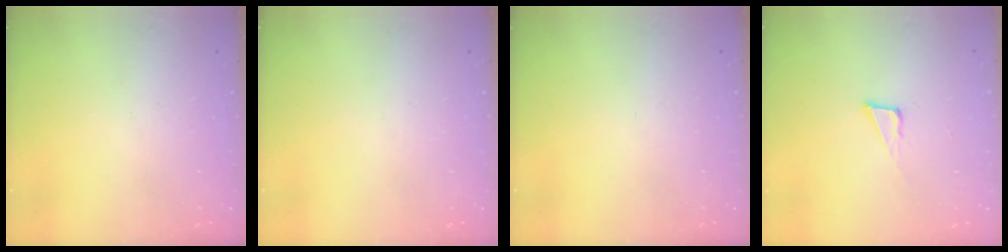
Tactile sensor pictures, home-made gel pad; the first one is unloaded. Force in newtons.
{"total": 0.0}
{"total": 0.0}
{"total": 6.1, "press": 5.5, "slide": 2.7}